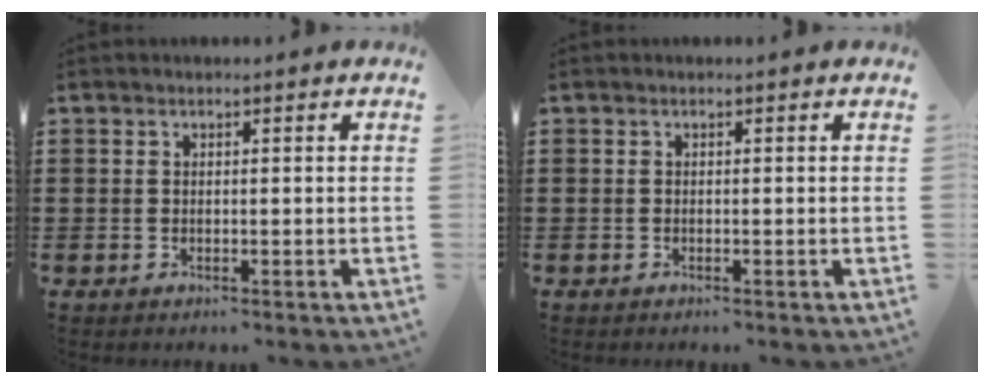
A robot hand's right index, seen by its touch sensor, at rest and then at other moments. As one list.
[{"total": 0.0}]